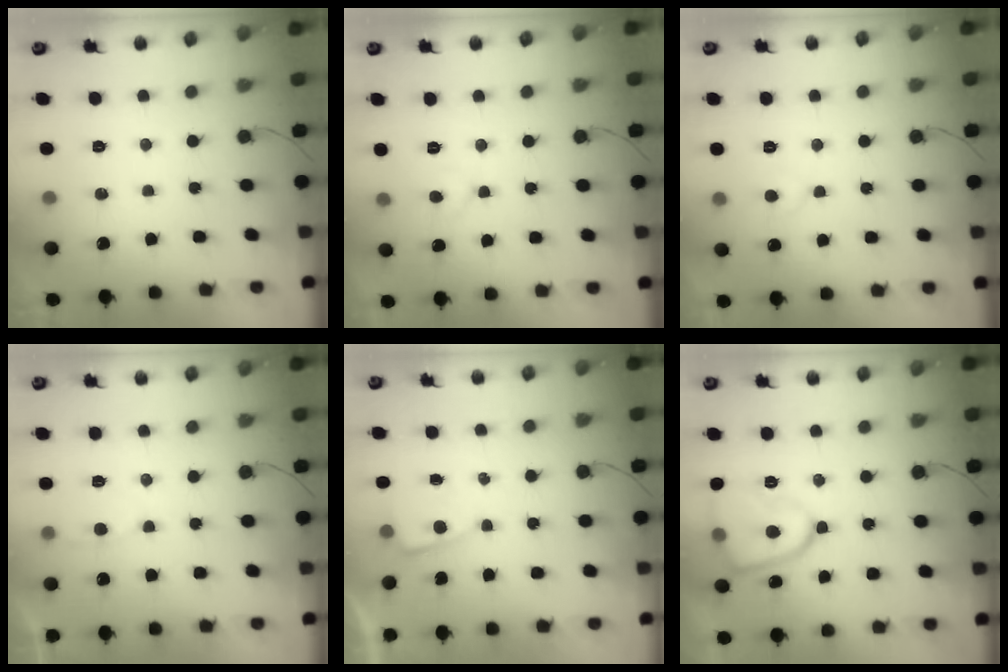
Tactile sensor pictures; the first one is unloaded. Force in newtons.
{"total": 3.6, "press": 3.6, "slide": 0.3}
{"total": 4.3, "press": 4.2, "slide": 0.5}
{"total": 3.0, "press": 3.0, "slide": 0.4}
{"total": 2.5, "press": 2.4, "slide": 0.4}
{"total": 13.7, "press": 13.6, "slide": 1.4}